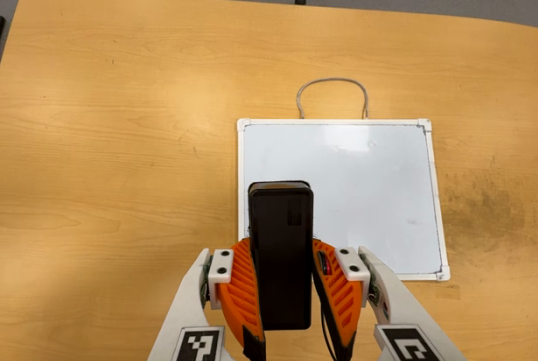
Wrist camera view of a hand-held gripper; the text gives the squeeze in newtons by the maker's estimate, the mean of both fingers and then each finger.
{"total": 7.4, "left": 6.8, "right": 8.0}